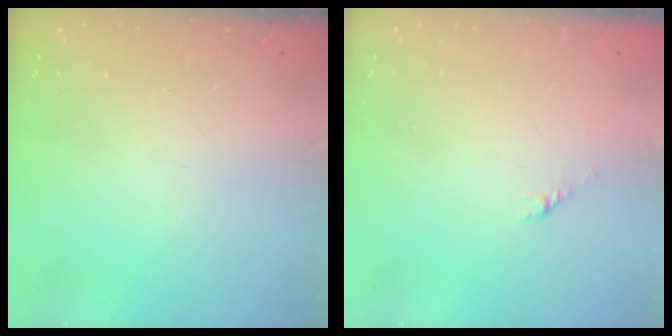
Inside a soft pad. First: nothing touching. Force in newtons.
{"total": 1.5, "press": 1.4, "slide": 0.5}